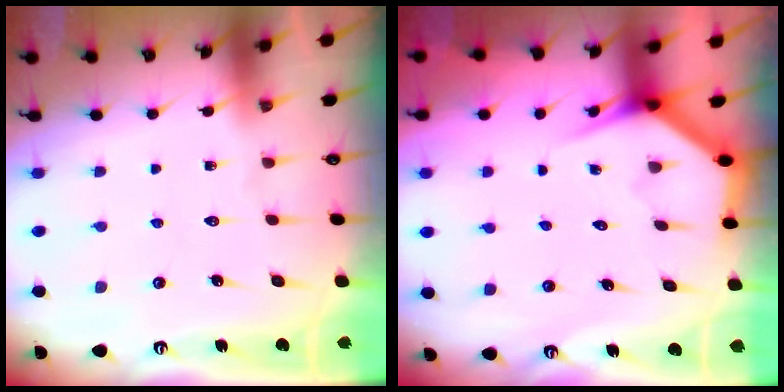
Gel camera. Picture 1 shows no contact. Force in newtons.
{"total": 3.6, "press": 3.6, "slide": 0.3}